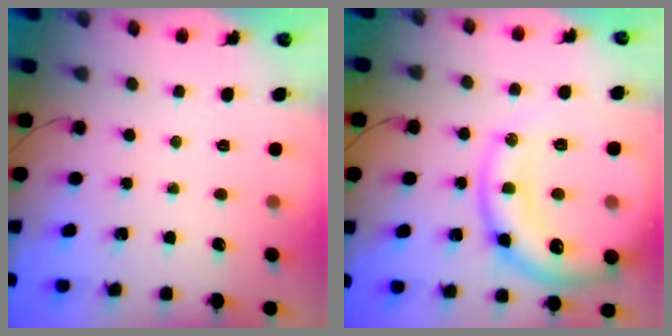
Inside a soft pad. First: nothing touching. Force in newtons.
{"total": 19.9, "press": 19.7, "slide": 2.6}